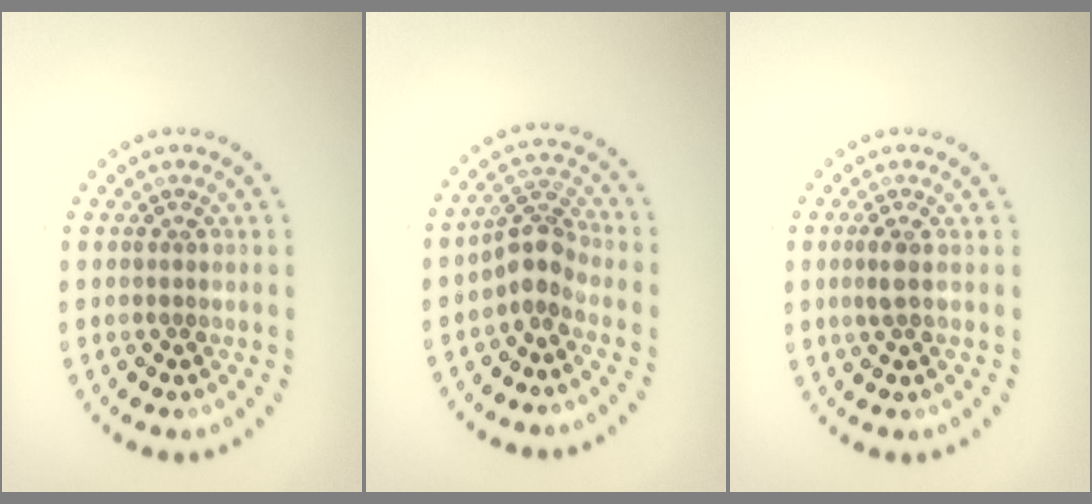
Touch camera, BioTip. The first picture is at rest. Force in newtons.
{"total": 2.9, "press": 2.2, "slide": 1.8}
{"total": 1.3, "press": 1.1, "slide": 0.6}